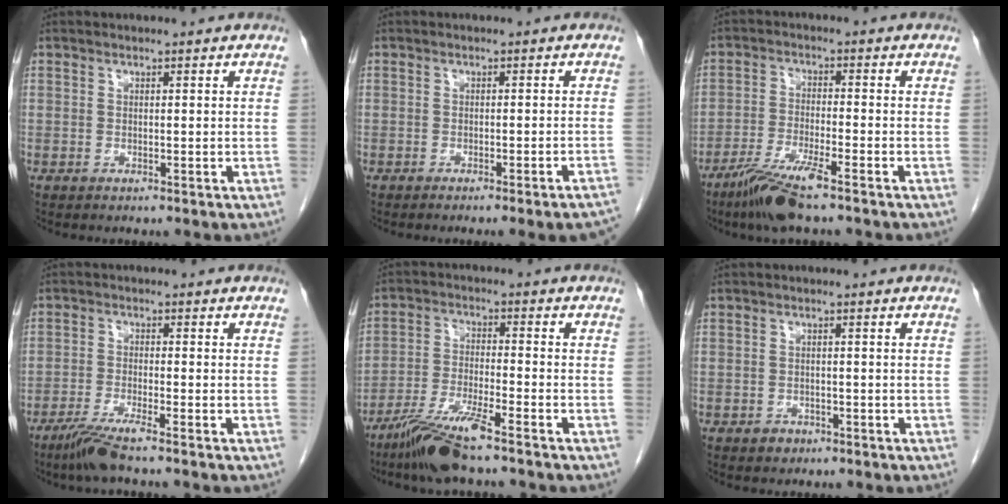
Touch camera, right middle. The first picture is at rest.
{"total": 7.6, "force": [-6.6, -0.7, 3.6], "torque": [-0.022, -0.013, -0.080]}
{"total": 7.7, "force": [-5.5, 0.3, 5.4], "torque": [-0.109, -0.022, -0.108]}
{"total": 4.9, "force": [-3.7, -0.5, 3.1], "torque": [-0.068, -0.016, -0.077]}
{"total": 8.8, "force": [-6.7, 0.0, 5.7], "torque": [-0.115, -0.028, -0.128]}
{"total": 1.5, "force": [-1.0, 1.1, 0.3], "torque": [-0.007, 0.003, -0.012]}